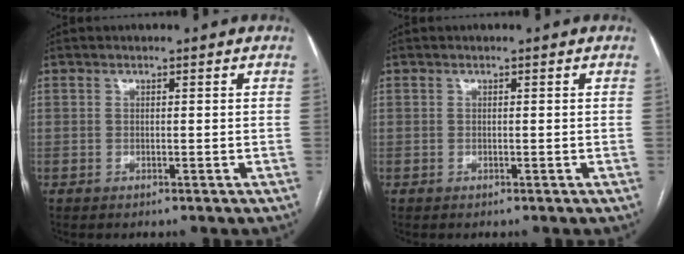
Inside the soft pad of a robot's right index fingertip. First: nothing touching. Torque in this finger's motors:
{"motor_torque": [0.03, -0.02, 0.00, 0.00]}